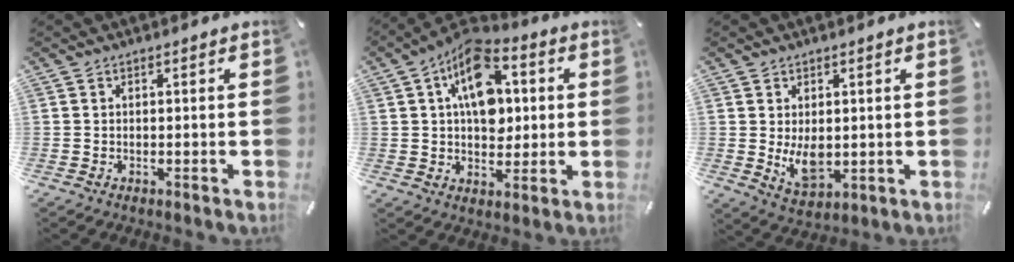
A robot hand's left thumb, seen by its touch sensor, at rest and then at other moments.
{"total": 14.6, "force": [3.7, 9.8, 10.3], "torque": [-0.165, -0.008, 0.063]}
{"total": 7.2, "force": [0.4, 4.7, 5.3], "torque": [-0.089, -0.009, 0.011]}